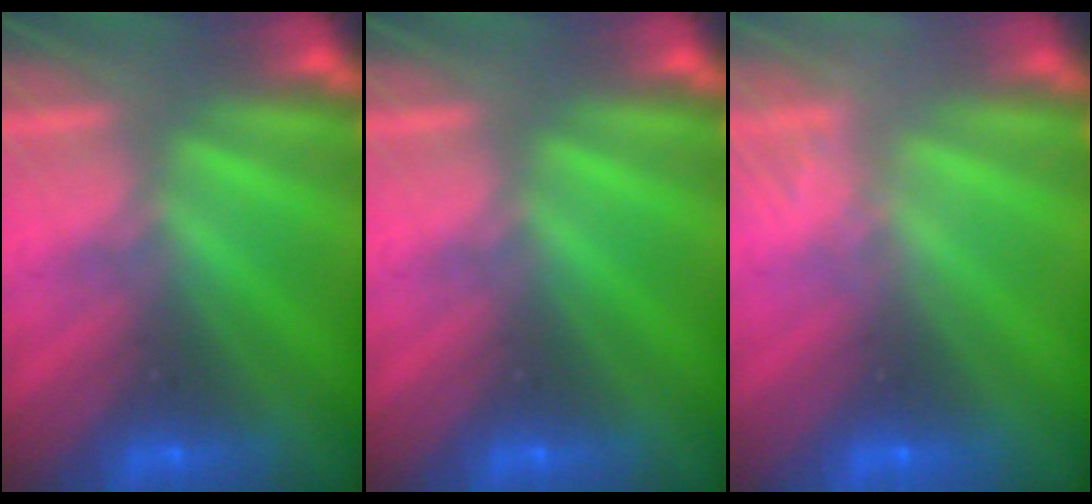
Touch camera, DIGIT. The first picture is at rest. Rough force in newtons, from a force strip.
{"total": 0.0}
{"total": 1.6}